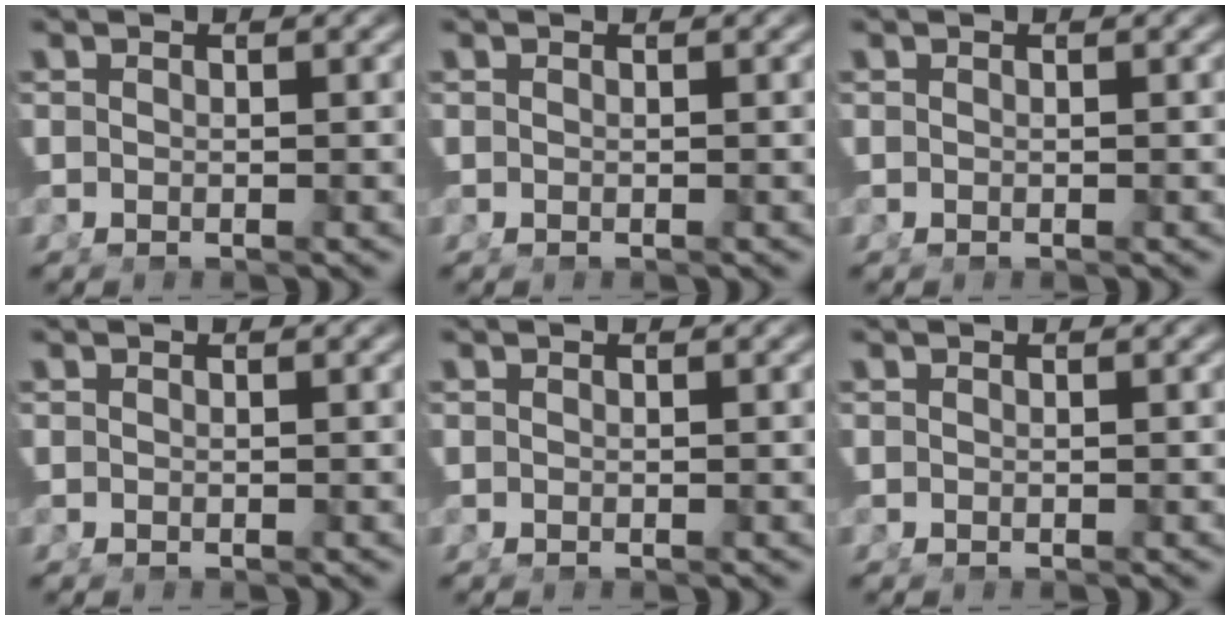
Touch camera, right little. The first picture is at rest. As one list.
[{"total": 0.0}, {"total": 0.0}, {"total": 0.0}, {"total": 0.0}, {"total": 0.0}]